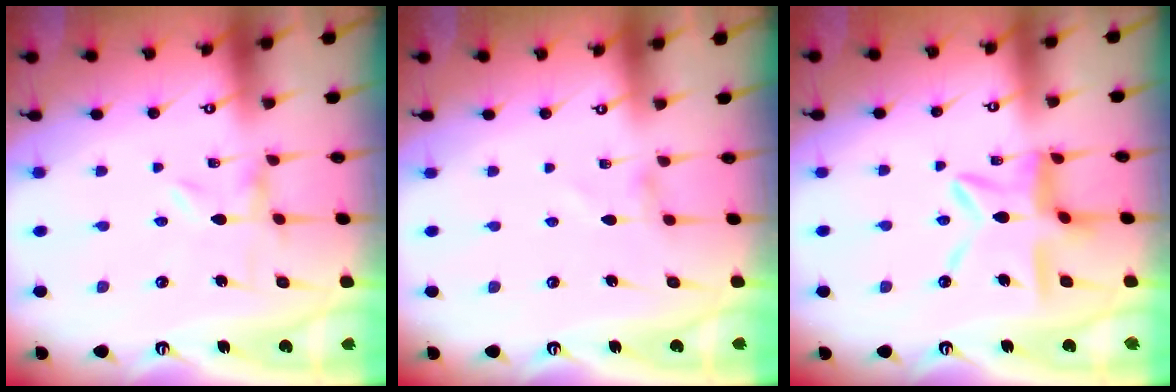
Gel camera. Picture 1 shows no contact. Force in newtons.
{"total": 0.0}
{"total": 14.3, "press": 14.2, "slide": 1.4}